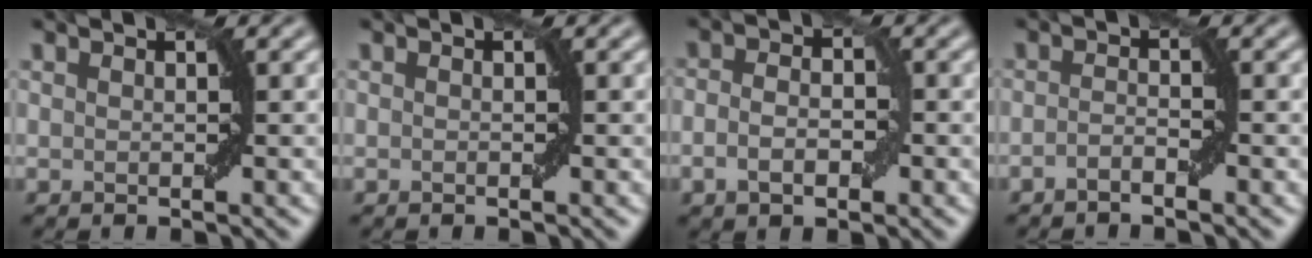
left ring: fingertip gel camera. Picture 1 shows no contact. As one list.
[{"total": 0.0}, {"total": 3.1, "force": [-0.9, 1.8, 2.3], "torque": [-0.042, 0.000, -0.017]}, {"total": 1.3, "force": [-0.9, 0.2, 0.9], "torque": [-0.017, 0.004, -0.018]}]